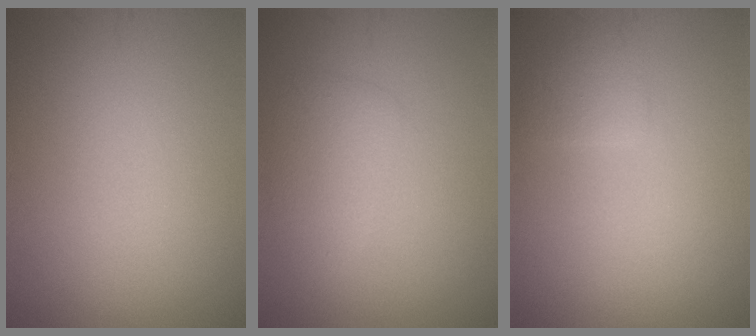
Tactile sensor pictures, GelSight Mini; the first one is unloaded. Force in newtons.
{"total": 2.6, "press": 2.6, "slide": 0.1}
{"total": 1.6, "press": 1.6, "slide": 0.1}